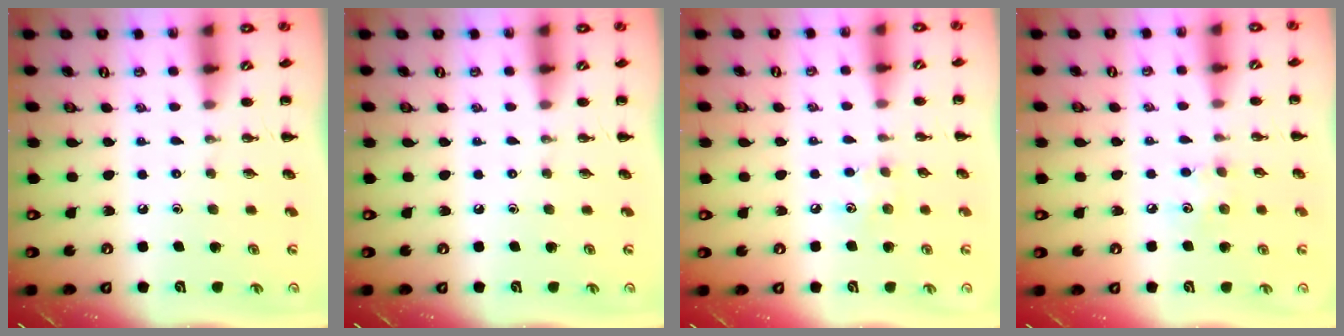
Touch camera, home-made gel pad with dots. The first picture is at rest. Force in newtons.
{"total": 0.0}
{"total": 5.7, "press": 5.6, "slide": 1.5}
{"total": 5.2, "press": 5.1, "slide": 1.1}